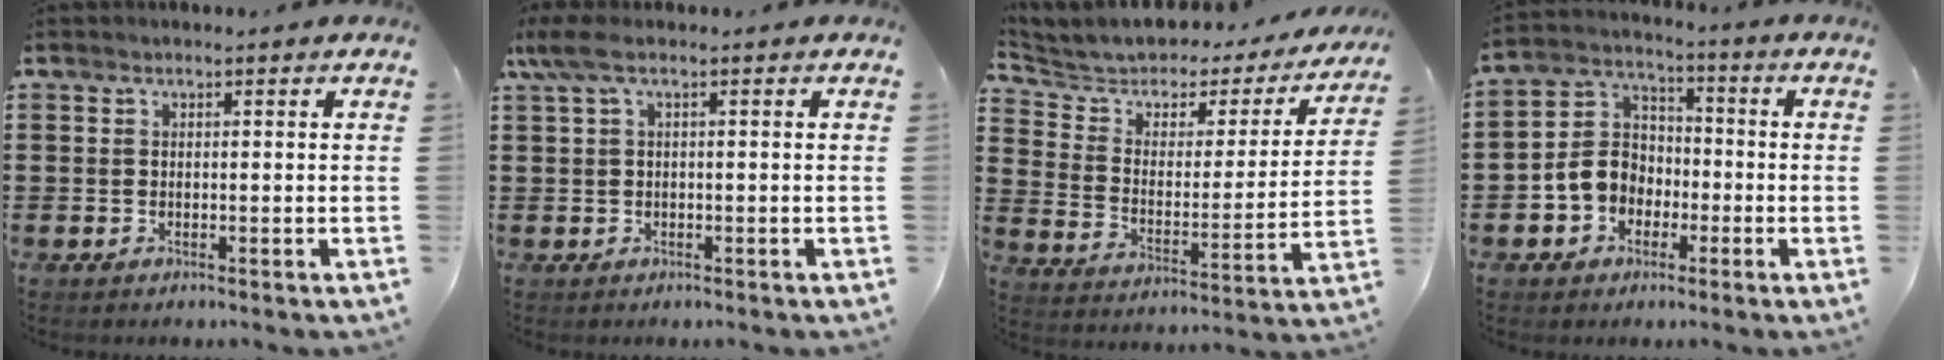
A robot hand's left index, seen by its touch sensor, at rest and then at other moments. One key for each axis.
{"total": 3.1, "fx": -0.2, "fy": 0.9, "fz": 3.0, "tx": -0.071, "ty": -0.004, "tz": -0.008}
{"total": 4.0, "fx": 3.1, "fy": 2.2, "fz": 1.2, "tx": -0.051, "ty": -0.026, "tz": 0.044}
{"total": 6.8, "fx": -2.2, "fy": 5.8, "fz": 2.8, "tx": -0.083, "ty": 0.015, "tz": -0.047}